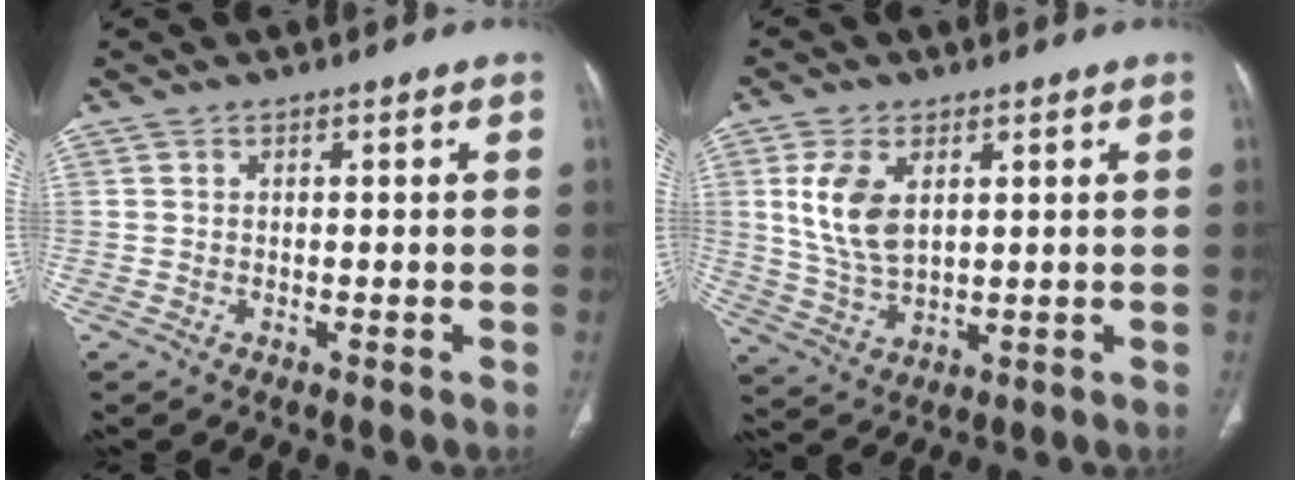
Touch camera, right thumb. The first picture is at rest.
{"total": 9.5, "force": [2.7, 5.4, 7.4], "torque": [-0.145, -0.010, 0.060]}